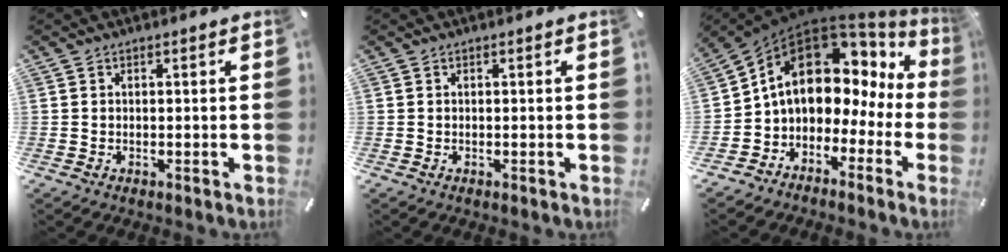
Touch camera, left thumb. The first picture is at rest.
{"total": 0.0}
{"total": 11.6, "force": [3.1, 9.0, 6.6], "torque": [-0.115, -0.018, 0.053]}